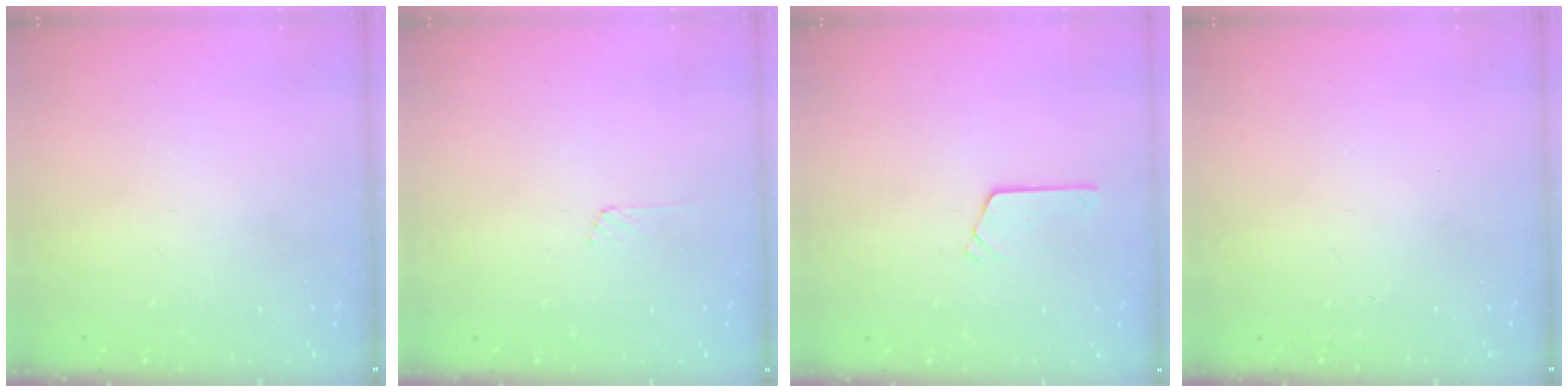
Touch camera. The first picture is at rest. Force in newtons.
{"total": 4.6, "press": 4.6, "slide": 0.5}
{"total": 2.6, "press": 2.6, "slide": 0.2}
{"total": 0.0}